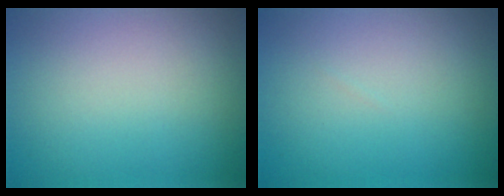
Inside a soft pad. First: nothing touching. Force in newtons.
{"total": 0.0}